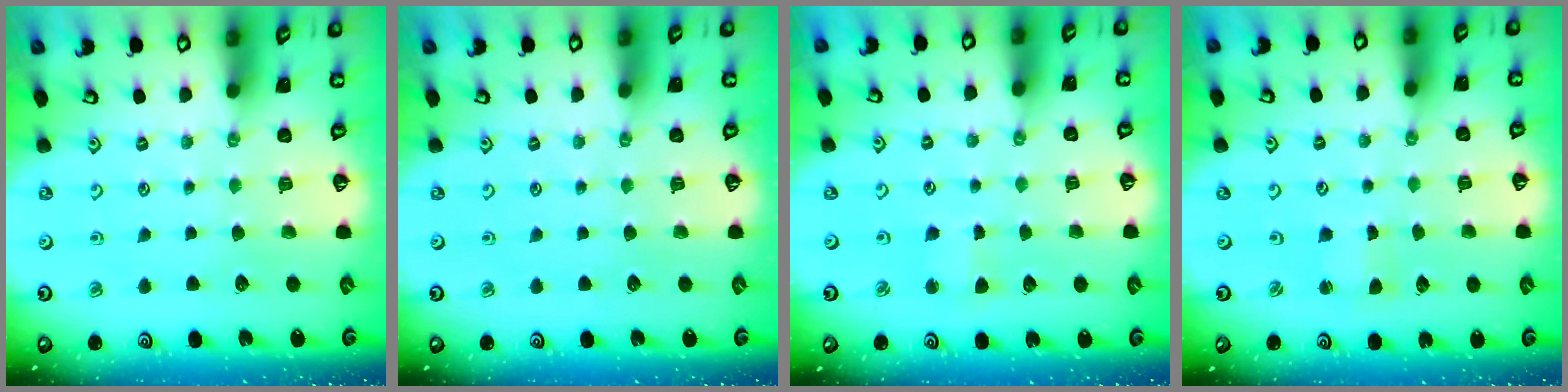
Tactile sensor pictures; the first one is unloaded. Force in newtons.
{"total": 0.0}
{"total": 2.5, "press": 2.4, "slide": 0.3}
{"total": 0.7, "press": 0.7, "slide": 0.1}